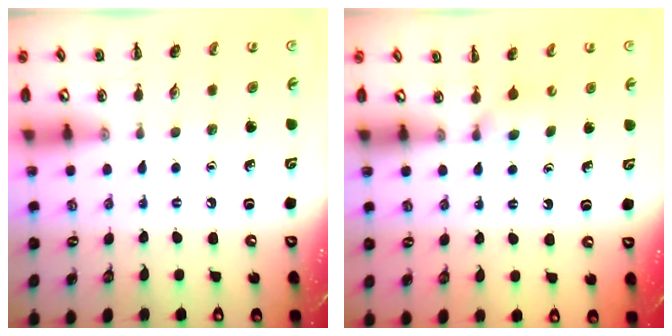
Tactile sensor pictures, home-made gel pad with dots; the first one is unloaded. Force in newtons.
{"total": 2.4, "press": 2.1, "slide": 1.0}